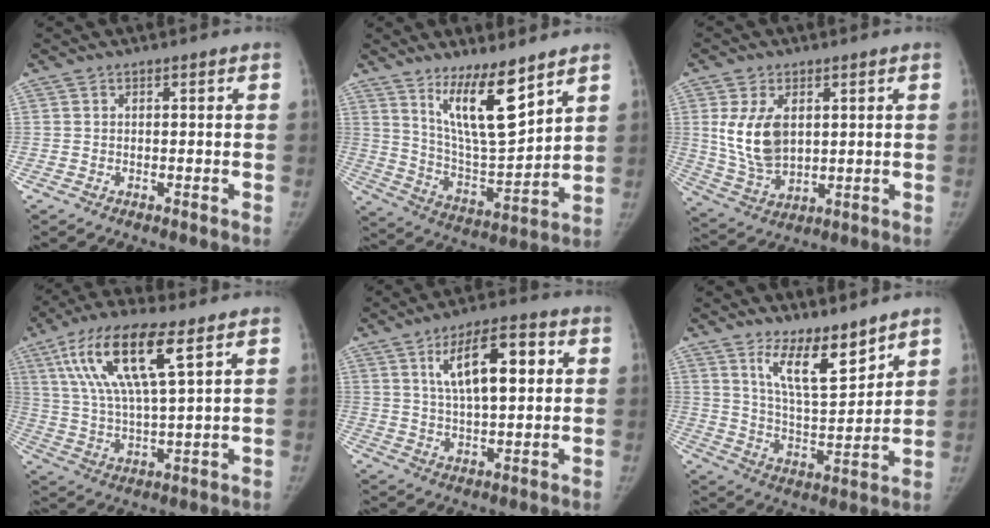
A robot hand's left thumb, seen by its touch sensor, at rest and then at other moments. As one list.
[{"total": 14.2, "force": [9.2, 3.4, 10.3], "torque": [-0.159, -0.077, 0.178]}, {"total": 11.0, "force": [2.4, 6.8, 8.4], "torque": [-0.149, -0.015, 0.061]}, {"total": 16.5, "force": [7.5, 4.6, 14.0], "torque": [-0.276, -0.014, 0.139]}, {"total": 12.8, "force": [3.9, 5.2, 11.1], "torque": [-0.167, -0.001, 0.064]}, {"total": 11.1, "force": [8.0, 3.3, 7.0], "torque": [-0.102, -0.072, 0.153]}]